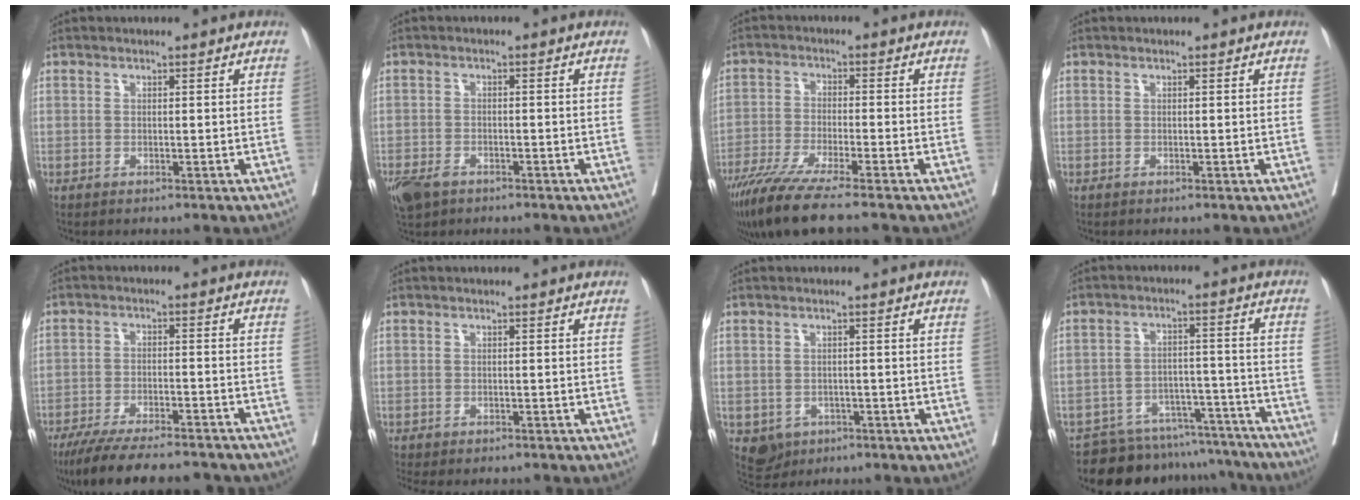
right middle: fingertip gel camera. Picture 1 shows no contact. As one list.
[{"total": 6.5, "force": [-4.4, 3.4, 3.5], "torque": [-0.076, -0.010, -0.073]}, {"total": 10.5, "force": [-8.3, -0.4, 6.4], "torque": [-0.103, -0.033, -0.142]}, {"total": 0.0}, {"total": 17.6, "force": [-15.5, 2.8, 7.9], "torque": [-0.129, -0.023, -0.221]}, {"total": 5.5, "force": [-4.7, 2.1, 1.8], "torque": [-0.019, -0.004, -0.063]}, {"total": 3.8, "force": [-1.7, 3.2, 1.1], "torque": [-0.011, 0.002, -0.019]}, {"total": 15.1, "force": [-14.2, 5.0, 1.5], "torque": [-0.009, 0.033, -0.186]}]